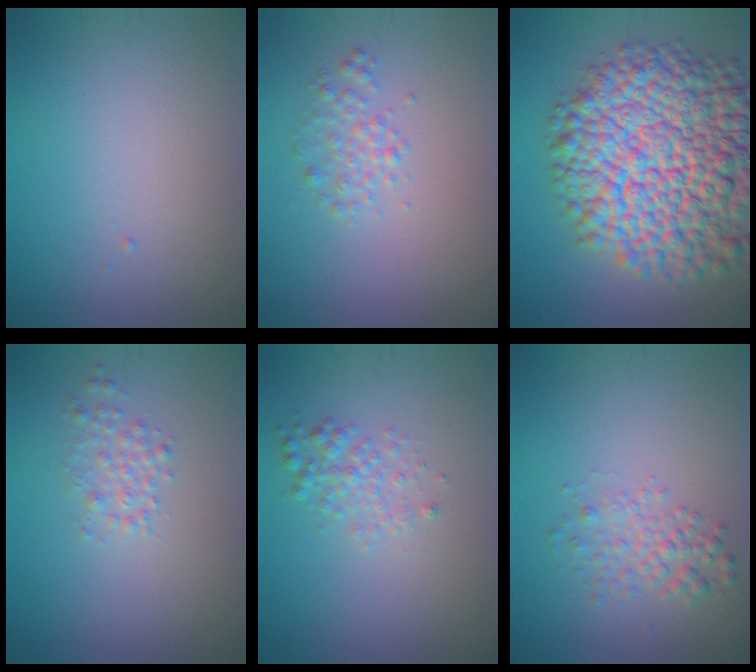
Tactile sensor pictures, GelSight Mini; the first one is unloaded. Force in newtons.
{"total": 1.7, "press": 1.7, "slide": 0.0}
{"total": 15.7, "press": 15.6, "slide": 0.7}
{"total": 1.6, "press": 1.6, "slide": 0.0}
{"total": 1.9, "press": 1.9, "slide": 0.0}
{"total": 2.4, "press": 2.4, "slide": 0.1}